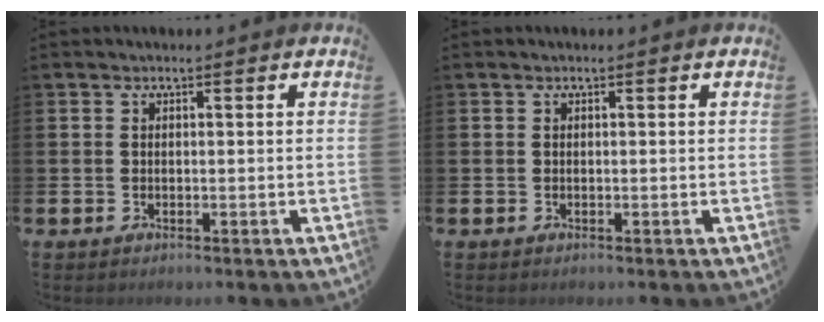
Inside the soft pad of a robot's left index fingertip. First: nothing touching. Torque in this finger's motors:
{"motor_torque": [0.00, 0.00, 0.00, 0.00]}